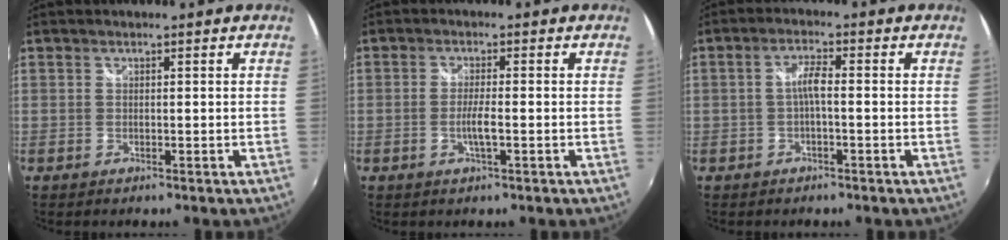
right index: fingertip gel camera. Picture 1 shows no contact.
{"total": 3.1, "force": [-1.0, 0.1, 2.9], "torque": [-0.056, -0.005, -0.019]}
{"total": 2.9, "force": [-0.7, 0.4, 2.8], "torque": [-0.056, 0.008, -0.012]}